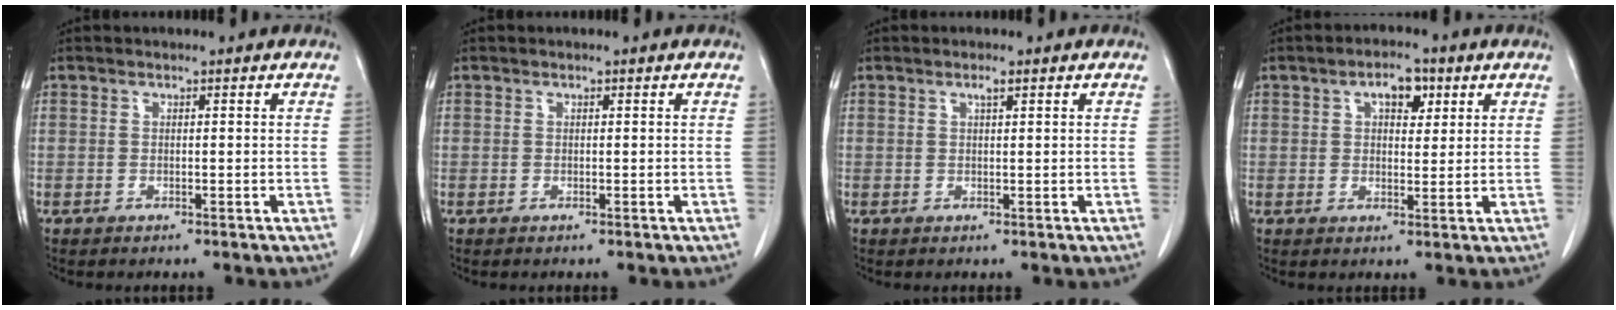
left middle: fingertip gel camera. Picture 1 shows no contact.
{"total": 0.0}
{"total": 1.0, "force": [0.6, 0.0, 0.8], "torque": [-0.016, -0.002, 0.012]}
{"total": 4.6, "force": [2.1, 2.3, 3.4], "torque": [-0.053, 0.011, 0.032]}